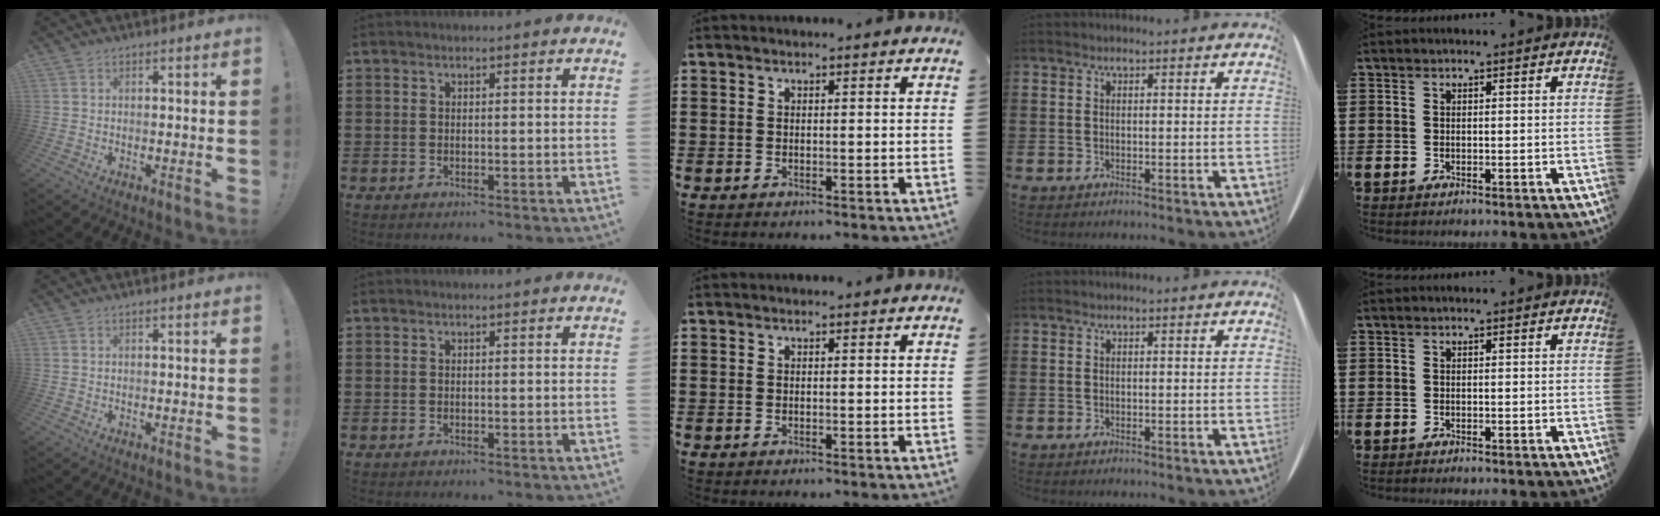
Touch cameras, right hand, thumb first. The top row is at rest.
{}